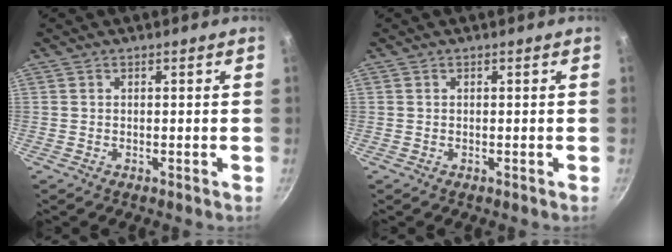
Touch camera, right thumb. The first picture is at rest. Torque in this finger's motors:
{"motor_torque": [-0.60, 0.51, 0.05, 0.03, 0.00]}